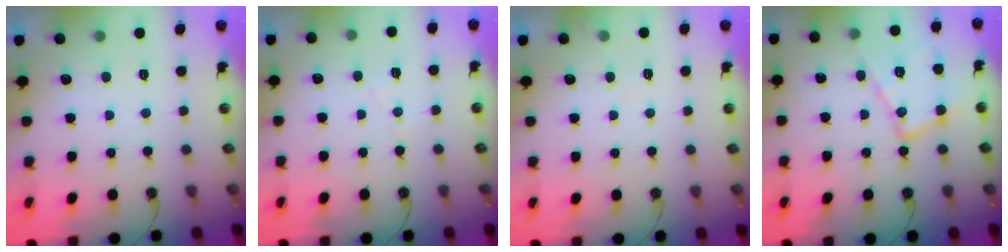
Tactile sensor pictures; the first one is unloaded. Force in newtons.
{"total": 4.8, "press": 4.7, "slide": 0.7}
{"total": 3.7, "press": 3.6, "slide": 0.7}
{"total": 14.7, "press": 14.6, "slide": 1.3}